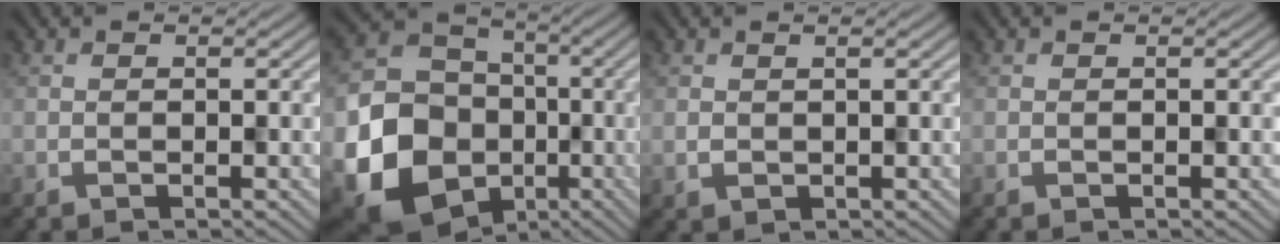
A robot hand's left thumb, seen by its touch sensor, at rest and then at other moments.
{"total": 21.8, "force": [-7.7, 18.8, 7.9], "torque": [-0.202, -0.073, -0.145]}
{"total": 1.3, "force": [0.5, 0.8, 0.9], "torque": [-0.022, 0.002, 0.013]}
{"total": 0.0}